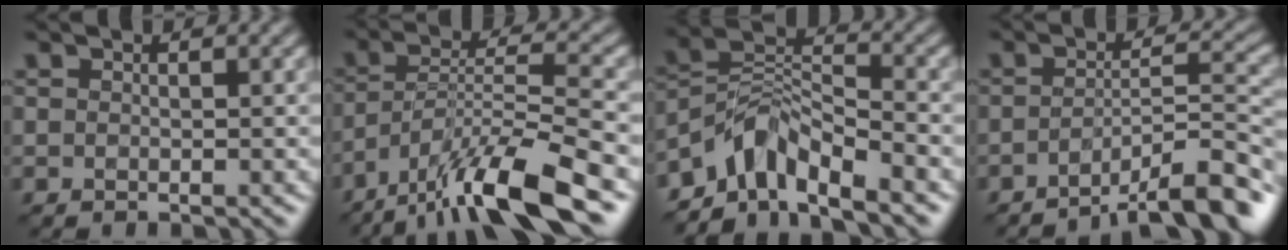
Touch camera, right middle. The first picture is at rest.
{"total": 10.8, "force": [-7.5, 2.3, 7.4], "torque": [-0.132, 0.015, -0.141]}
{"total": 5.8, "force": [-4.7, 2.2, 2.6], "torque": [-0.036, 0.007, -0.100]}
{"total": 7.4, "force": [-5.3, 1.6, 4.9], "torque": [-0.062, 0.013, -0.084]}